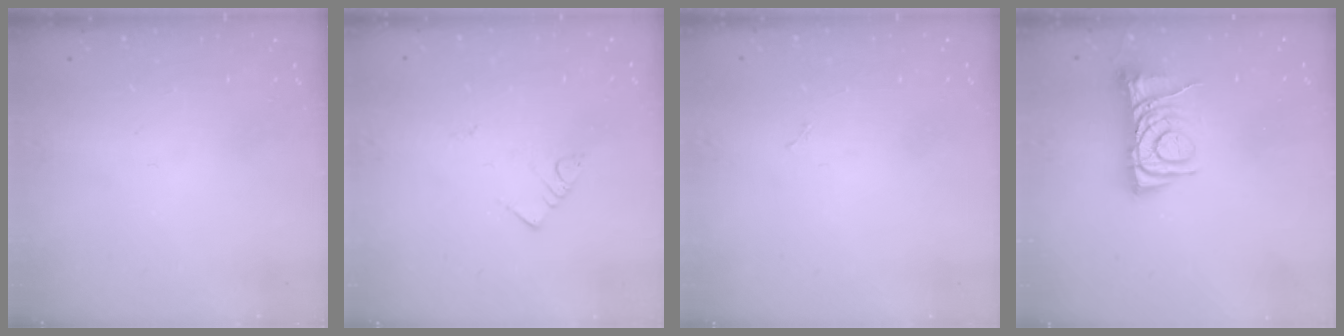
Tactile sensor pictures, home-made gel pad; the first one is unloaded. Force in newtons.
{"total": 2.7, "press": 2.7, "slide": 0.3}
{"total": 2.9, "press": 2.9, "slide": 0.4}
{"total": 8.1, "press": 8.1, "slide": 0.9}